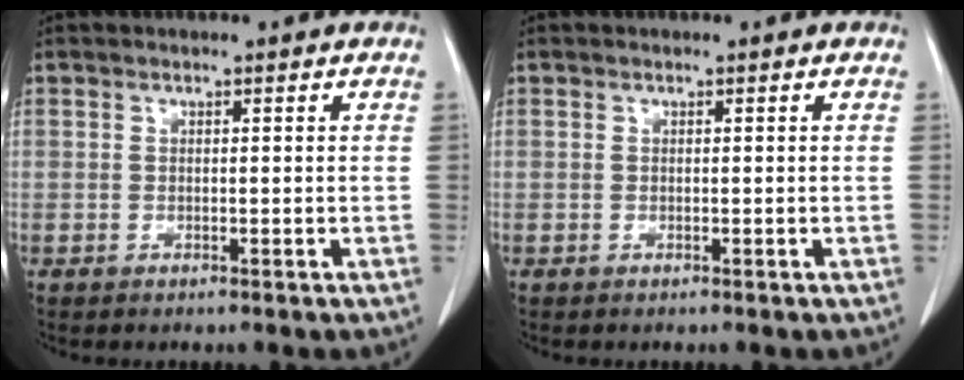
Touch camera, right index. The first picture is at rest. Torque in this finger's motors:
{"motor_torque": [0.00, 0.00, 0.00, 0.00]}